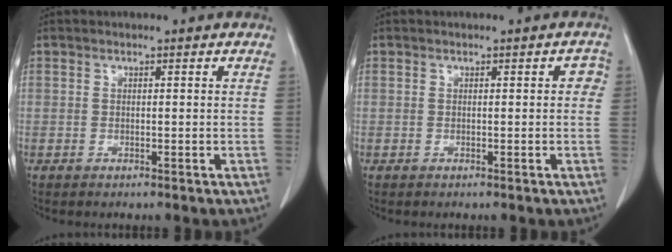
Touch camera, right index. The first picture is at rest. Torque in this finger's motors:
{"motor_torque": [0.10, 0.07, 0.00, 0.00]}